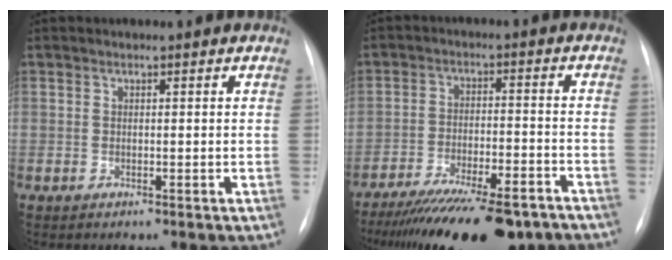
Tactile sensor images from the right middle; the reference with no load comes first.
{"total": 19.5, "force": [-15.9, 4.5, 10.5], "torque": [-0.152, -0.018, -0.236]}